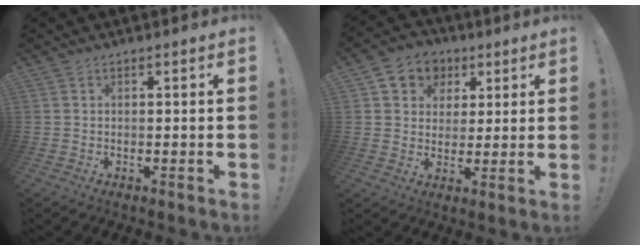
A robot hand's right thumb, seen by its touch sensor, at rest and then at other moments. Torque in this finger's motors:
{"motor_torque": [0.47, 1.58, -0.10, 0.06, 0.00]}